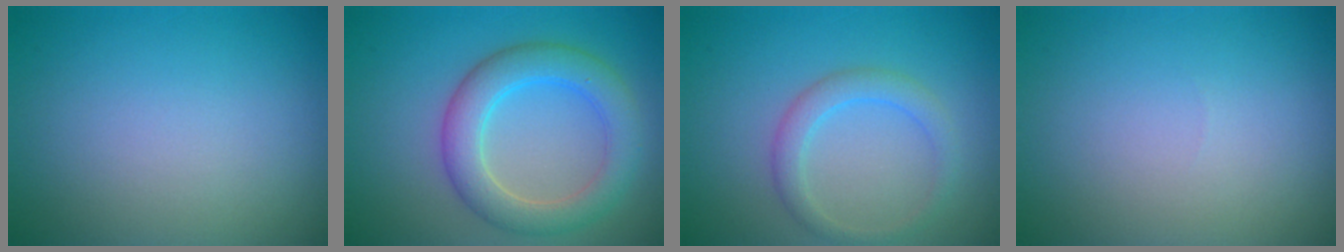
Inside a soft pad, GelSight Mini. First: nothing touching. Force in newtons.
{"total": 5.1, "press": 5.1, "slide": 0.5}
{"total": 2.3, "press": 2.3, "slide": 0.0}
{"total": 0.0}